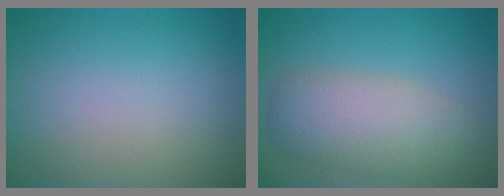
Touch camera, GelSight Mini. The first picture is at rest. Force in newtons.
{"total": 5.6, "press": 5.6, "slide": 0.3}